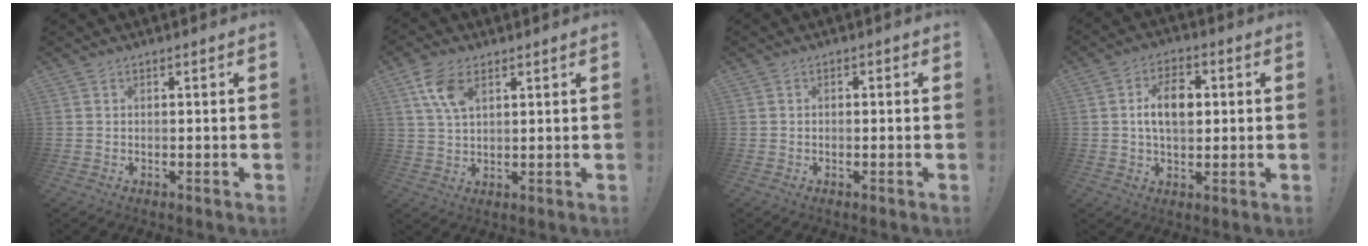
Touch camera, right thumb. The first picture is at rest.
{"total": 8.3, "force": [4.0, 4.4, 5.9], "torque": [-0.109, -0.009, 0.073]}
{"total": 1.1, "force": [-0.6, 0.8, 0.4], "torque": [-0.008, 0.005, -0.012]}
{"total": 10.0, "force": [1.1, 6.3, 7.7], "torque": [-0.122, 0.006, 0.018]}